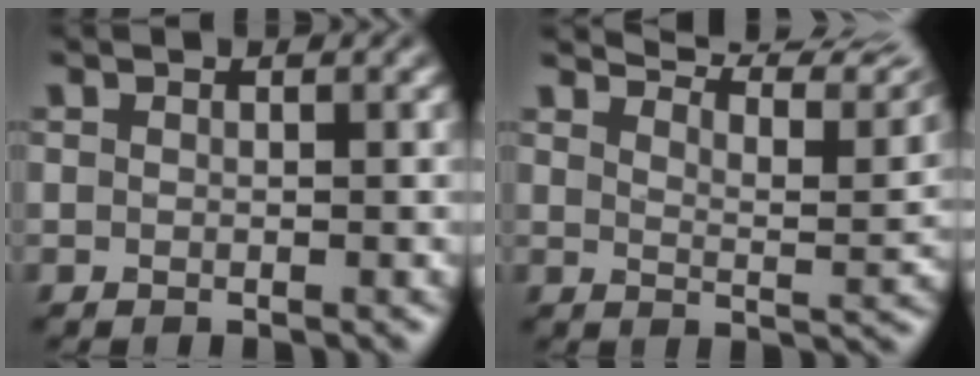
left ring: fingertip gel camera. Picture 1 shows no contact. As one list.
[{"total": 10.6, "force": [9.2, 2.2, 4.9], "torque": [-0.069, 0.014, 0.105]}]